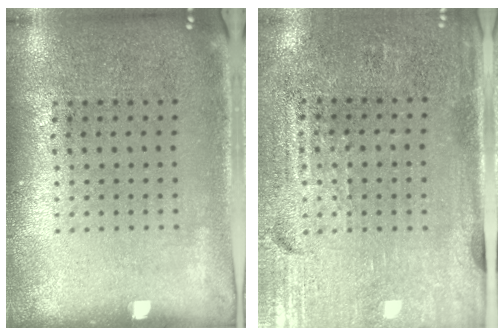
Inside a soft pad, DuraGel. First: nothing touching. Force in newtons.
{"total": 3.4, "press": 3.1, "slide": 1.3}